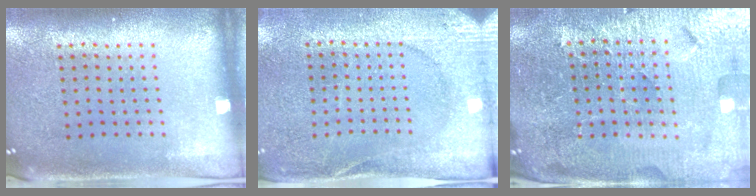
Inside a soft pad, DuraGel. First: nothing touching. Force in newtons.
{"total": 2.6, "press": 2.5, "slide": 0.5}
{"total": 5.4, "press": 4.9, "slide": 2.2}